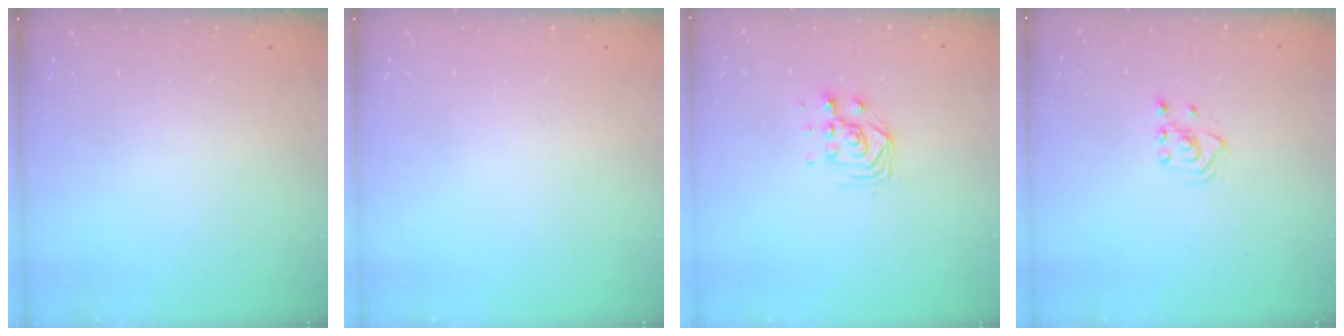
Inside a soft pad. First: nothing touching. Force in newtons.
{"total": 0.0}
{"total": 4.7, "press": 4.6, "slide": 0.6}
{"total": 2.1, "press": 2.1, "slide": 0.1}